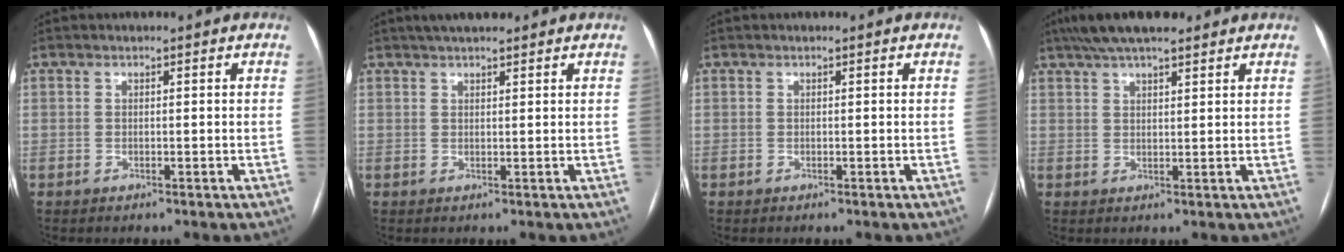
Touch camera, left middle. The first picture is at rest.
{"total": 5.3, "force": [4.3, 1.1, 2.9], "torque": [-0.045, 0.027, 0.071]}
{"total": 0.0}
{"total": 10.2, "force": [8.0, 2.1, 5.9], "torque": [-0.096, 0.039, 0.133]}